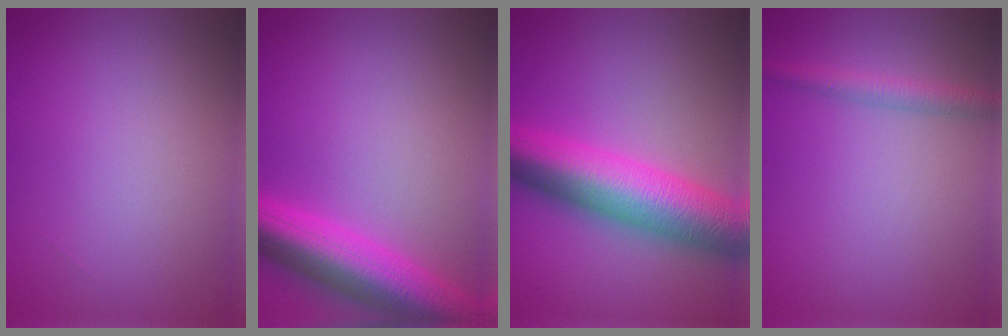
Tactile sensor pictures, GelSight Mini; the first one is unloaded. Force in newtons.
{"total": 8.3, "press": 8.2, "slide": 0.4}
{"total": 9.8, "press": 9.8, "slide": 0.2}
{"total": 2.0, "press": 2.0, "slide": 0.0}